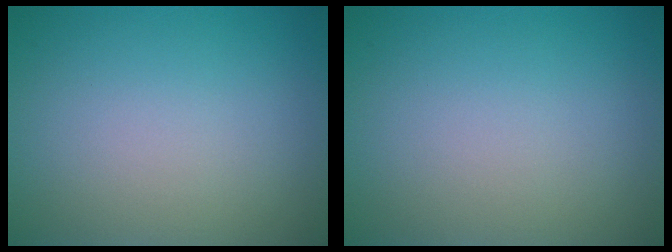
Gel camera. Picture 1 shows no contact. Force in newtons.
{"total": 0.0}